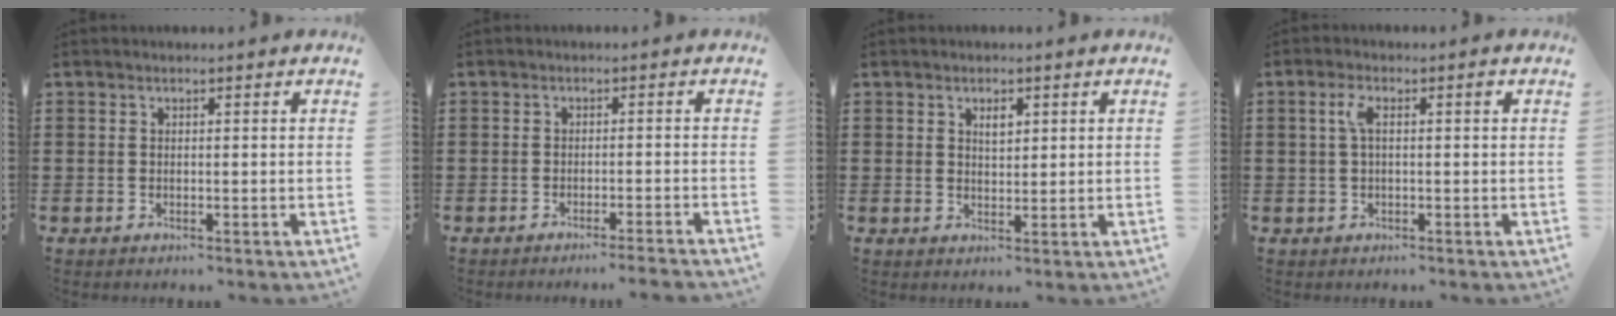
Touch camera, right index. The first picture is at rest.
{"total": 1.6, "force": [-1.4, -0.4, 0.7], "torque": [-0.011, -0.001, -0.028]}
{"total": 2.2, "force": [1.1, 1.1, 1.7], "torque": [-0.028, 0.001, 0.016]}
{"total": 3.2, "force": [0.6, 0.7, 3.1], "torque": [-0.060, 0.007, 0.007]}